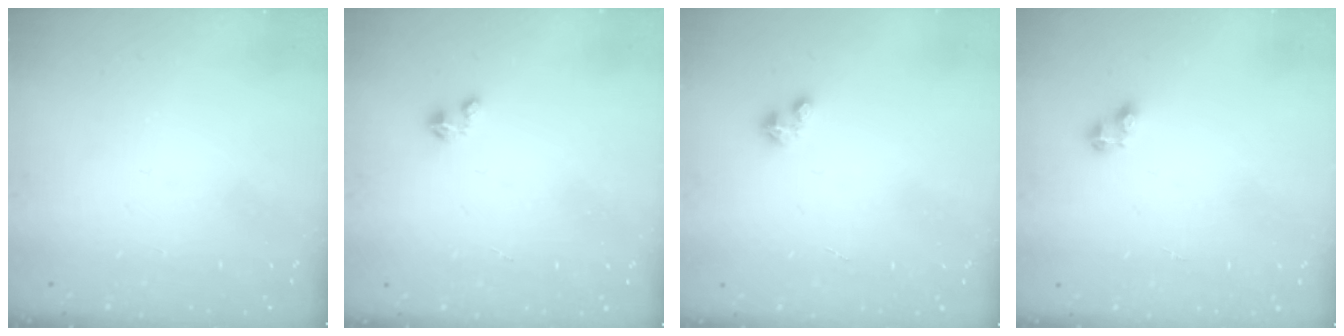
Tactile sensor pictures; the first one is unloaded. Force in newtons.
{"total": 1.4, "press": 1.4, "slide": 0.2}
{"total": 0.9, "press": 0.9, "slide": 0.3}
{"total": 2.8, "press": 2.8, "slide": 0.4}